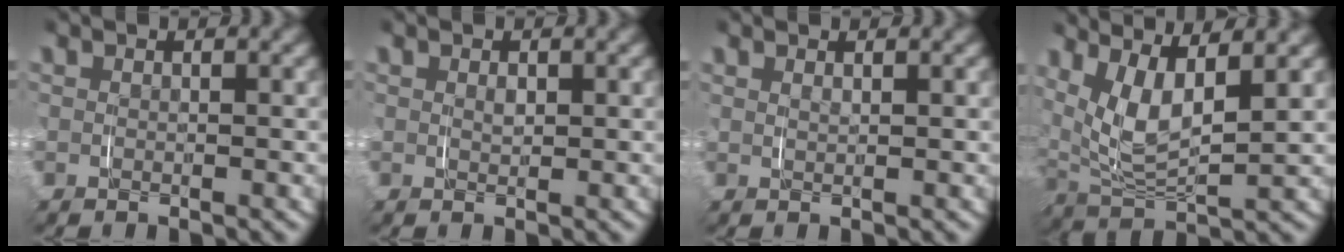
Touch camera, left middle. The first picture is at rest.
{"total": 0.8, "force": [0.3, 0.4, 0.6], "torque": [-0.011, -0.006, 0.009]}
{"total": 0.8, "force": [0.6, 0.0, 0.5], "torque": [-0.008, -0.002, 0.014]}
{"total": 6.8, "force": [2.3, 3.6, 5.2], "torque": [-0.118, -0.004, 0.042]}